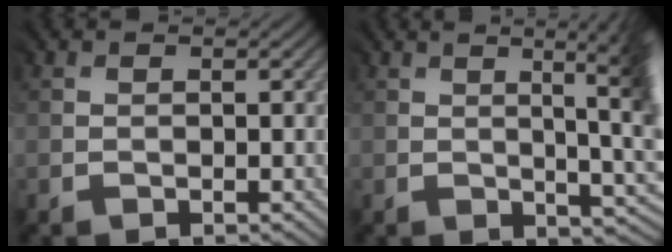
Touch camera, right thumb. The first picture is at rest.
{"total": 8.9, "force": [1.1, 2.4, 8.5], "torque": [-0.073, 0.025, 0.013]}